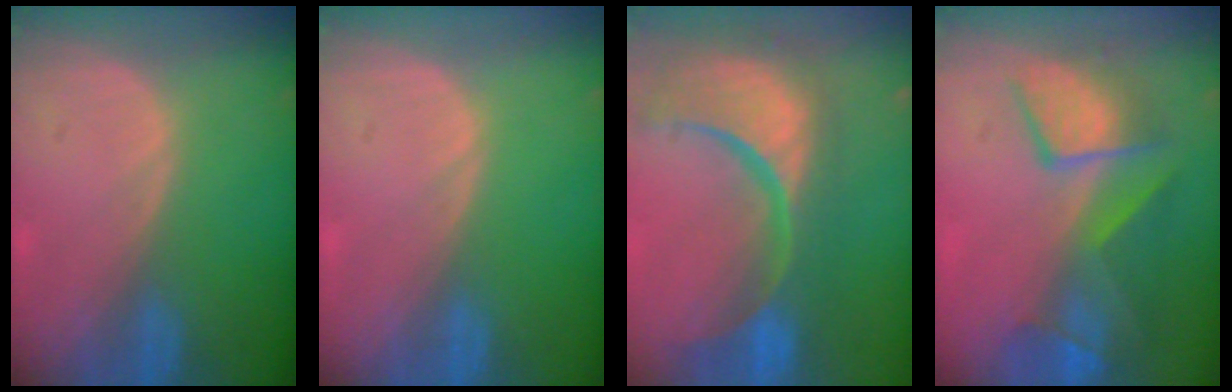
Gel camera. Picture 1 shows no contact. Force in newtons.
{"total": 0.0}
{"total": 15.4, "press": 12.2, "slide": 9.5}
{"total": 9.8, "press": 8.5, "slide": 4.8}